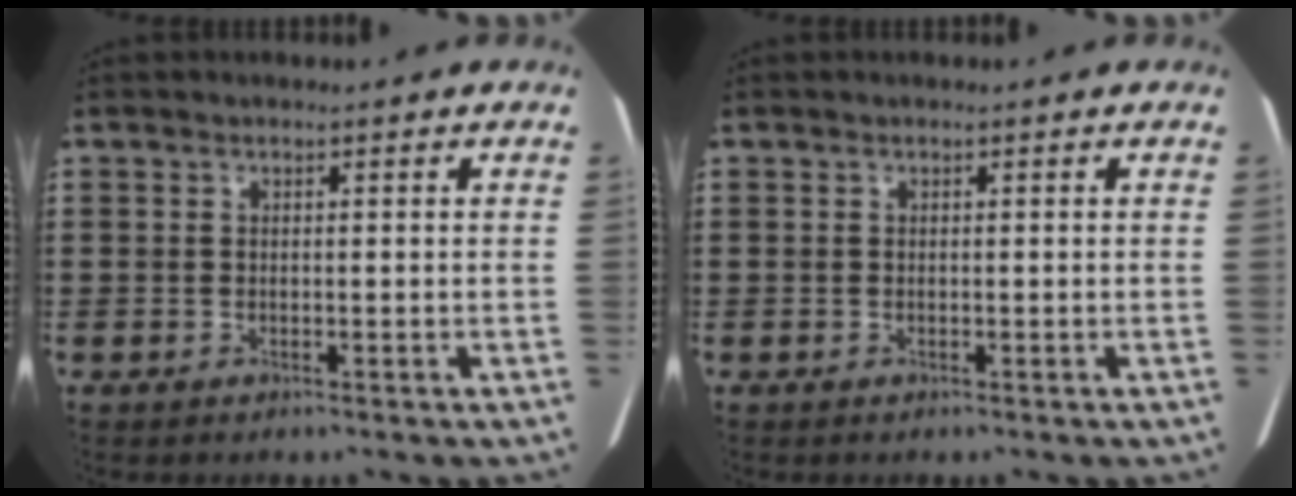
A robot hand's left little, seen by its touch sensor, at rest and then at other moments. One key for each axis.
{"total": 0.0}